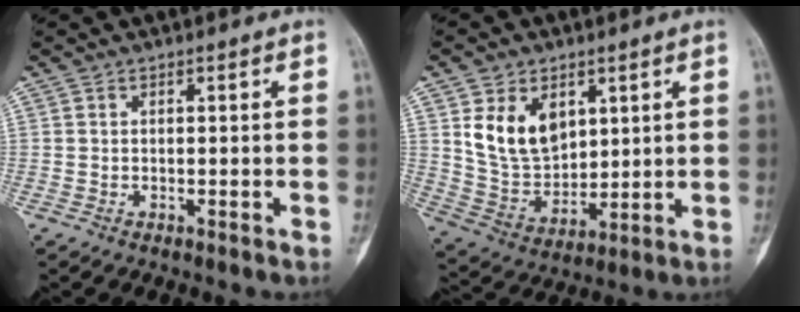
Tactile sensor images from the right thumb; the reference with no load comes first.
{"total": 12.1, "force": [4.6, 8.4, 7.4], "torque": [-0.101, -0.026, 0.104]}